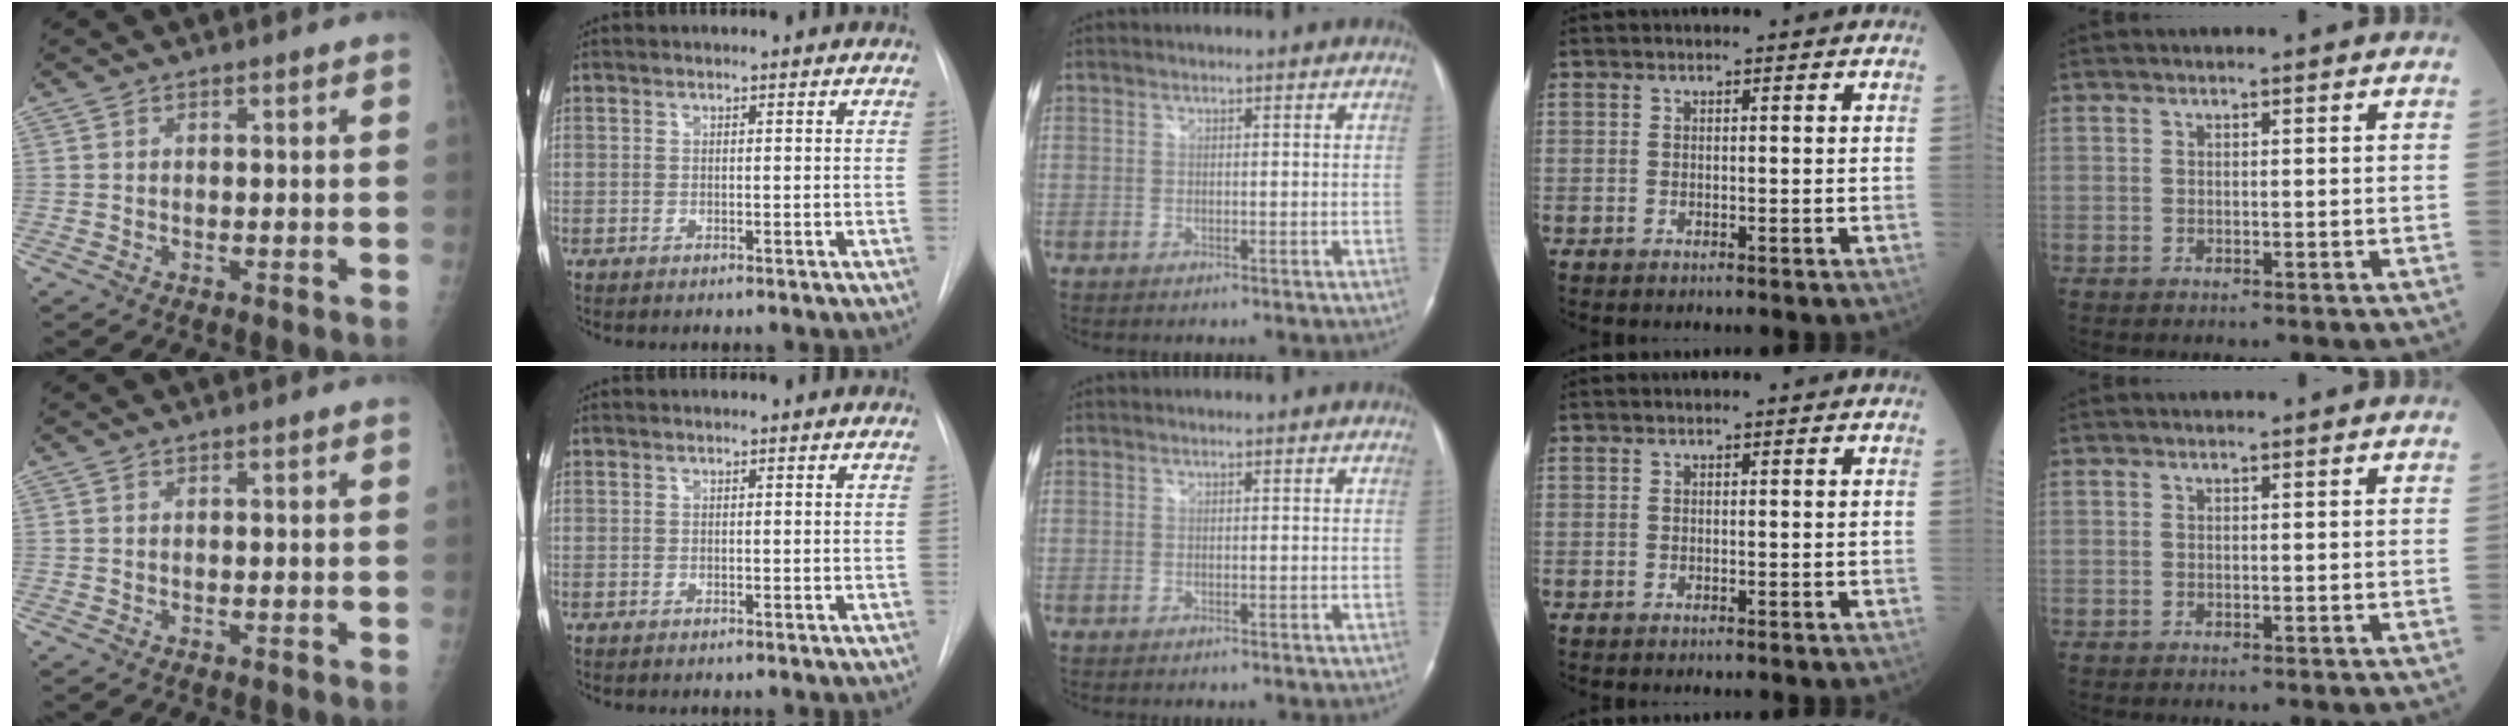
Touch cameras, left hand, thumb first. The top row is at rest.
{}